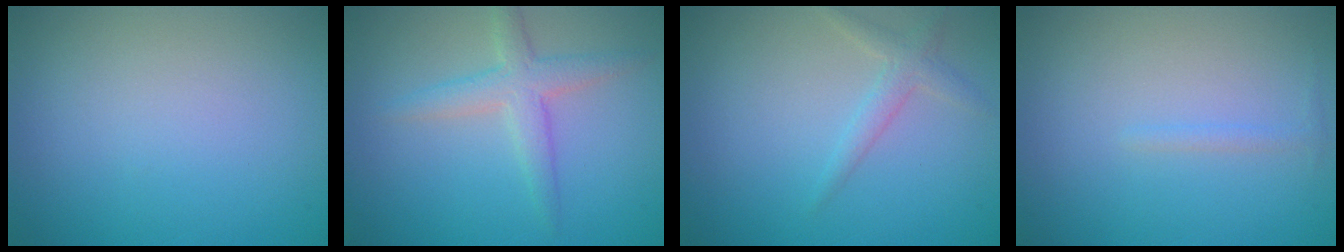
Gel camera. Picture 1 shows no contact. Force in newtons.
{"total": 2.9, "press": 2.9, "slide": 0.1}
{"total": 1.6, "press": 1.6, "slide": 0.0}
{"total": 0.7, "press": 0.7, "slide": 0.0}